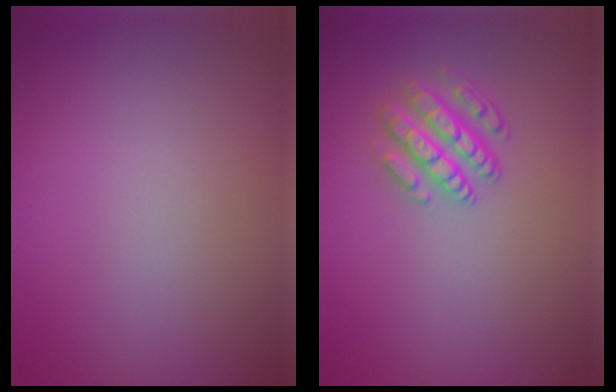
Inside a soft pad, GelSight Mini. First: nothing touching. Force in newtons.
{"total": 3.4, "press": 3.2, "slide": 1.2}